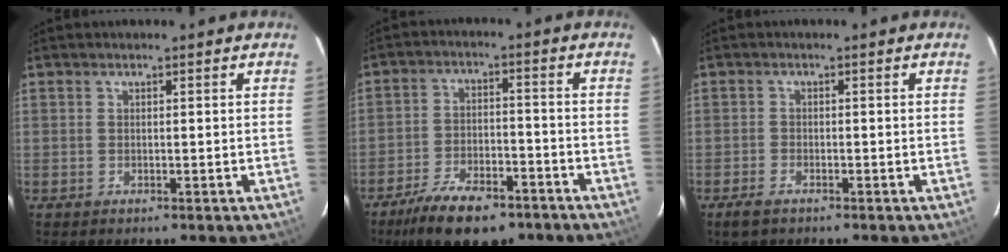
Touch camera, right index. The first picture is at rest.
{"total": 14.7, "force": [-10.5, 6.1, 8.3], "torque": [-0.180, -0.015, -0.169]}
{"total": 2.8, "force": [-2.1, 1.1, 1.4], "torque": [-0.039, -0.006, -0.043]}